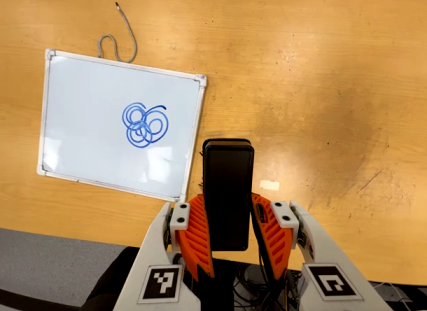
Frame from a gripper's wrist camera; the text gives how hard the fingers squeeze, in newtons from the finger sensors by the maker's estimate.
{"total": 5.0, "left": 3.3, "right": 6.8}